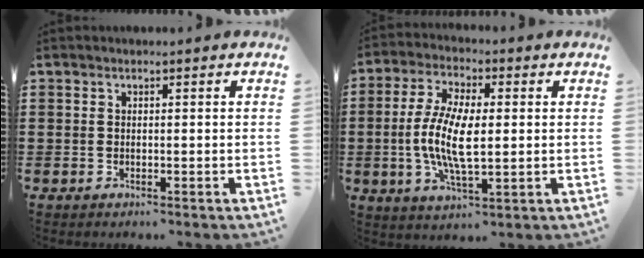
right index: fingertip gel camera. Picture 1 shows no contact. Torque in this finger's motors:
{"motor_torque": [1.60, 0.54, 0.68, 0.21]}